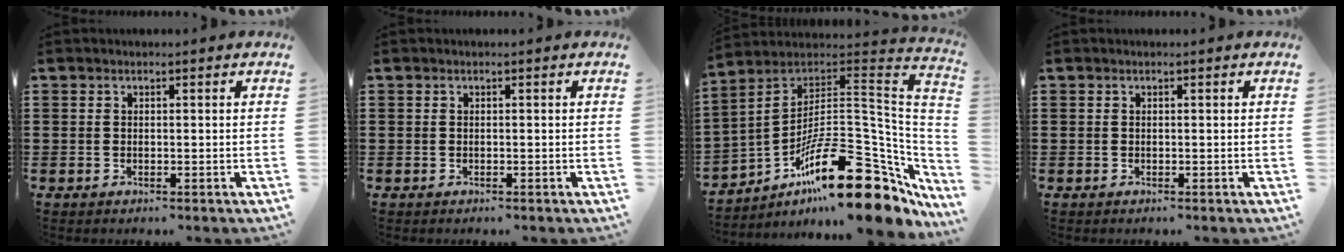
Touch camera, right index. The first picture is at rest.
{"total": 0.0}
{"total": 22.0, "force": [-12.0, 6.8, 17.1], "torque": [-0.273, 0.023, -0.201]}
{"total": 0.0}